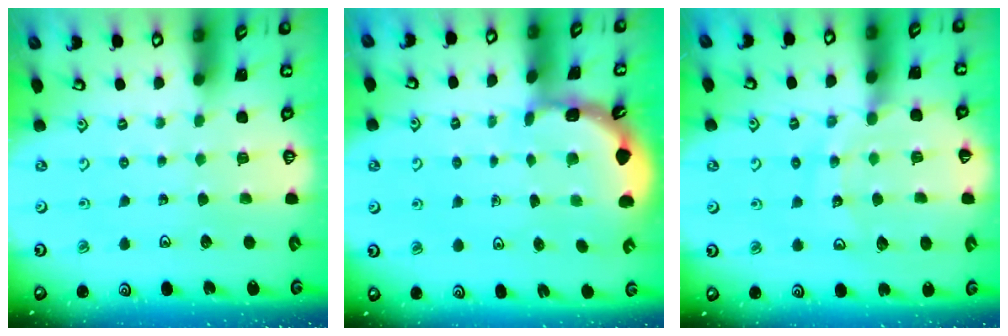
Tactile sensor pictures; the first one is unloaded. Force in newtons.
{"total": 2.2, "press": 2.2, "slide": 0.4}
{"total": 12.7, "press": 12.6, "slide": 1.6}